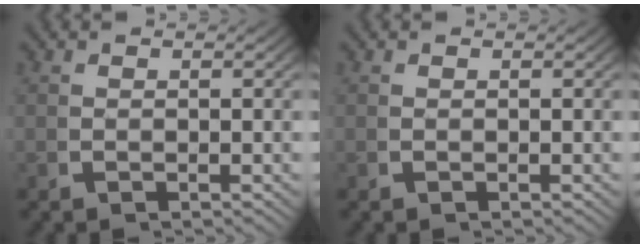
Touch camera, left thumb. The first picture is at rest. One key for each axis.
{"total": 0.0}